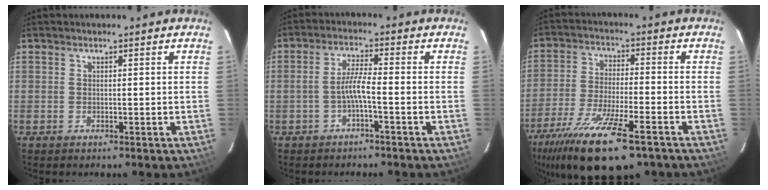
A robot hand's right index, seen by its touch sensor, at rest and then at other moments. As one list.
[{"total": 3.8, "force": [-1.8, -0.1, 3.4], "torque": [-0.072, 0.007, -0.033]}, {"total": 18.7, "force": [-12.5, 5.0, 13.0], "torque": [-0.263, -0.053, -0.218]}]